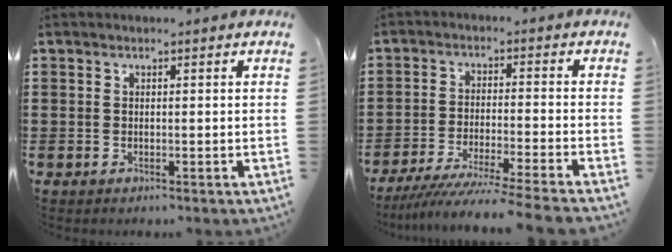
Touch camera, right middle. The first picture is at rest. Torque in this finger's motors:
{"motor_torque": [0.37, 0.00, 0.31, 0.12]}